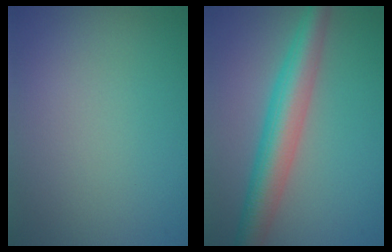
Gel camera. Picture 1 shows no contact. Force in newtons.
{"total": 5.7, "press": 5.7, "slide": 0.1}